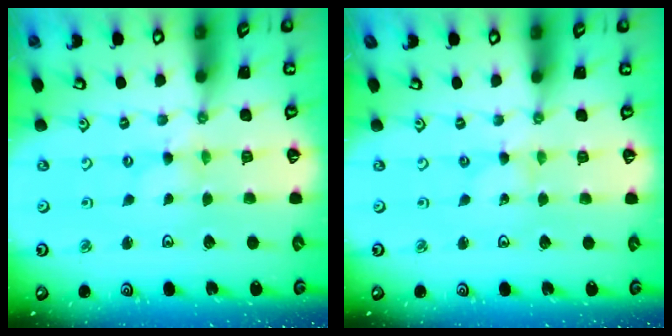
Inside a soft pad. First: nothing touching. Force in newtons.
{"total": 0.0}